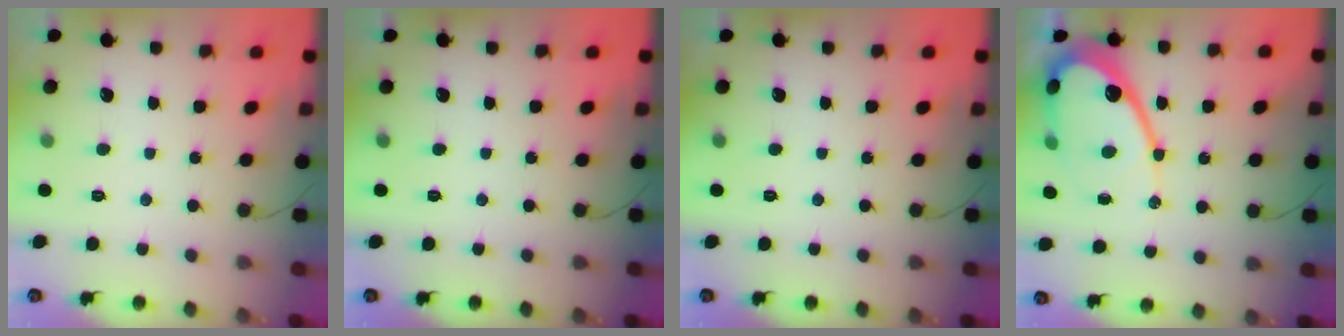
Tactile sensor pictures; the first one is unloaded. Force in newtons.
{"total": 0.0}
{"total": 0.0}
{"total": 16.3, "press": 16.3, "slide": 1.5}